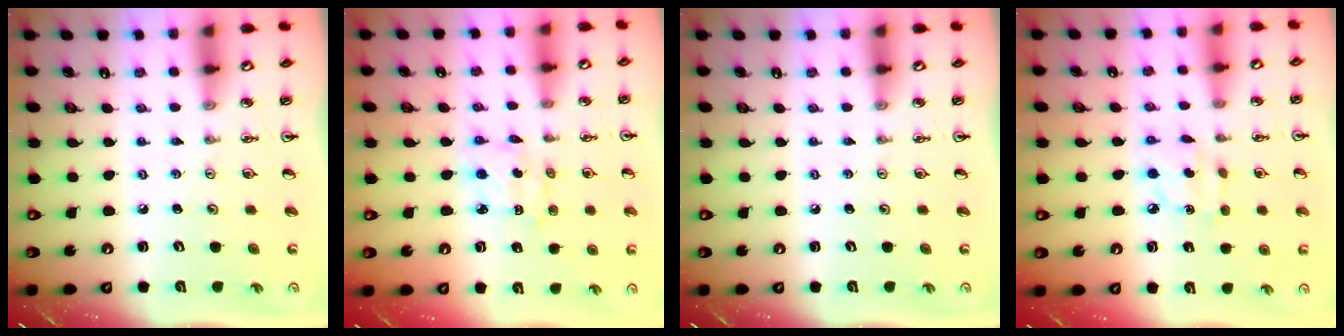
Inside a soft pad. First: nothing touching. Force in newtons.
{"total": 3.4, "press": 3.3, "slide": 0.4}
{"total": 0.0}
{"total": 4.4, "press": 4.4, "slide": 0.1}